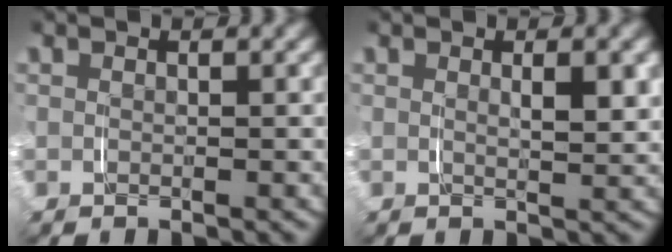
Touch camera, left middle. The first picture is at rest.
{"total": 1.2, "force": [0.9, -0.5, 0.7], "torque": [-0.009, 0.003, 0.017]}